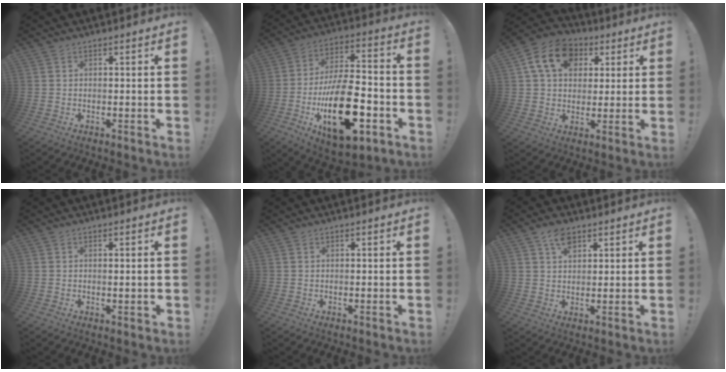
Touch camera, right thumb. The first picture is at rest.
{"total": 26.0, "force": [-8.6, 12.6, 21.0], "torque": [-0.376, 0.049, -0.126]}
{"total": 15.1, "force": [5.2, 11.5, 8.4], "torque": [-0.129, -0.001, 0.103]}
{"total": 1.2, "force": [0.2, 0.0, 1.2], "torque": [-0.018, -0.002, 0.002]}
{"total": 0.0}
{"total": 5.2, "force": [3.0, 2.8, 3.1], "torque": [-0.050, -0.007, 0.054]}